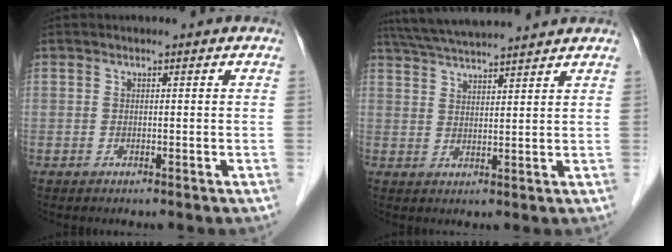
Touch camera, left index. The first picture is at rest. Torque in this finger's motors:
{"motor_torque": [0.15, -0.28, 0.58, 0.14]}